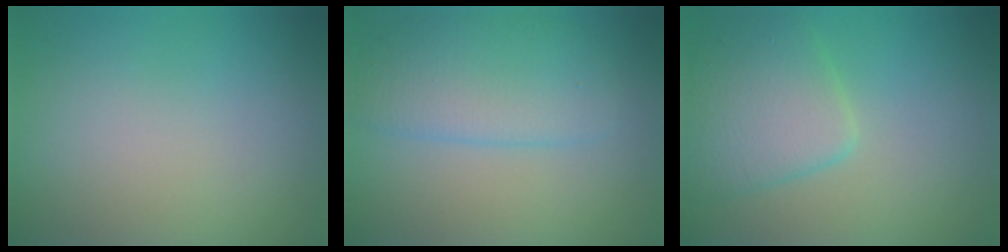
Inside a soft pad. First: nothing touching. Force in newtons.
{"total": 4.6, "press": 4.6, "slide": 0.1}
{"total": 4.8, "press": 4.8, "slide": 0.1}